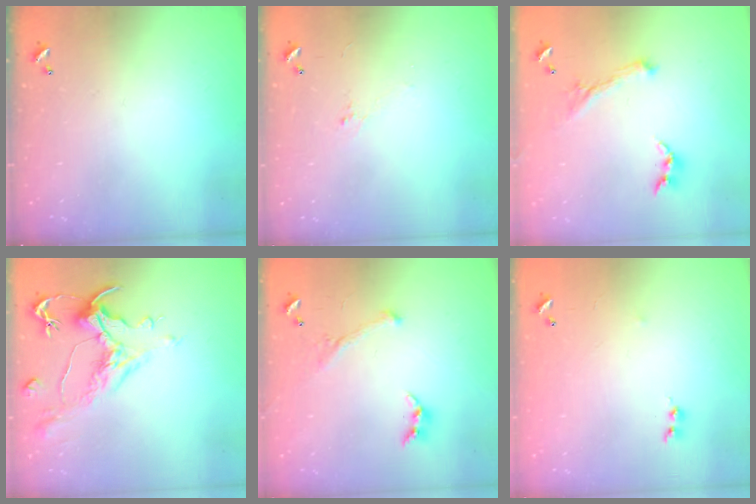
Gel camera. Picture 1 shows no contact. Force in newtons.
{"total": 0.6, "press": 0.3, "slide": 0.5}
{"total": 0.0}
{"total": 1.5, "press": 0.5, "slide": 1.4}
{"total": 2.8, "press": 2.6, "slide": 1.0}
{"total": 5.7, "press": 5.7, "slide": 0.7}